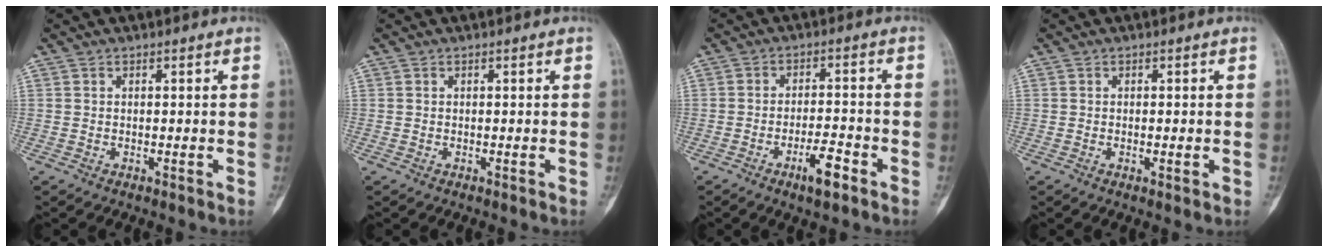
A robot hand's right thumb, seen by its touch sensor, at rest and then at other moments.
{"total": 0.0}
{"total": 5.9, "force": [-3.3, 1.7, 4.5], "torque": [-0.076, 0.021, -0.053]}
{"total": 1.5, "force": [-0.2, 0.5, 1.4], "torque": [-0.022, -0.004, -0.002]}